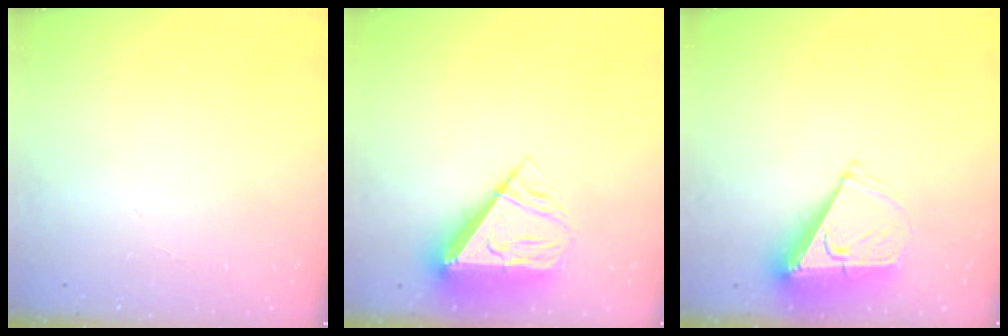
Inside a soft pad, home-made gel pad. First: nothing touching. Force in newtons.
{"total": 10.5, "press": 10.4, "slide": 1.4}
{"total": 8.5, "press": 8.5, "slide": 0.5}